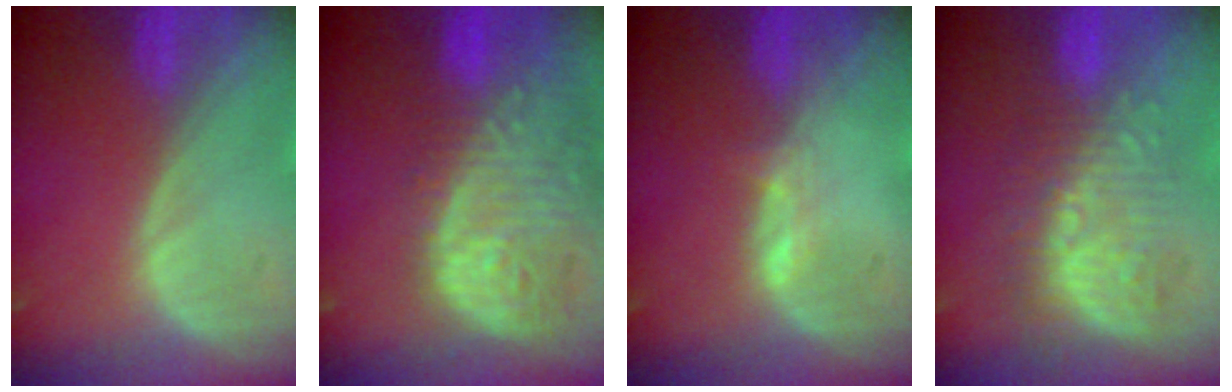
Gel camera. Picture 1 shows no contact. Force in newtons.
{"total": 14.1, "press": 11.6, "slide": 8.1}
{"total": 1.6, "press": 1.5, "slide": 0.6}
{"total": 10.0, "press": 8.7, "slide": 4.8}